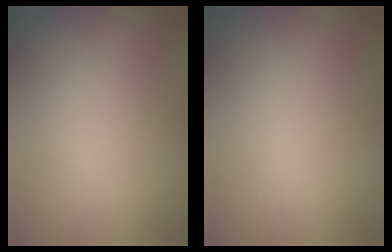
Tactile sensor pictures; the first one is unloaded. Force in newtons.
{"total": 0.0}